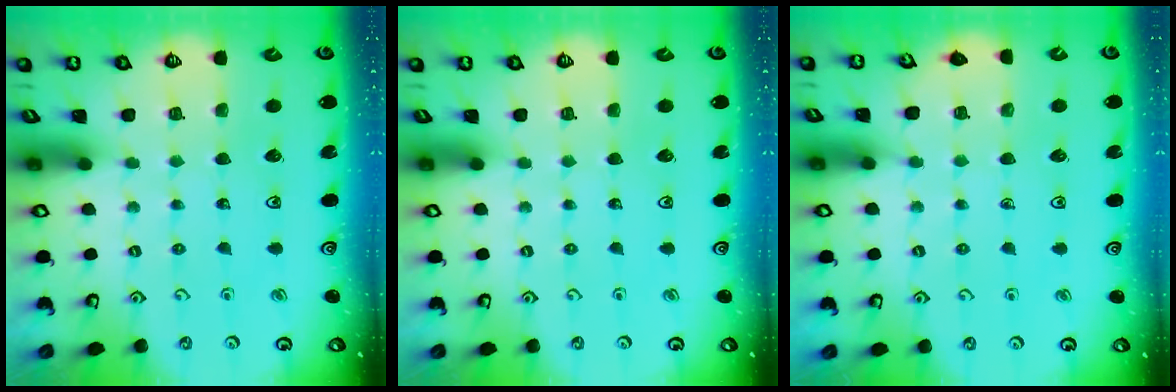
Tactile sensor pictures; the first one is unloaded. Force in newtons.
{"total": 0.0}
{"total": 4.8, "press": 4.3, "slide": 2.2}